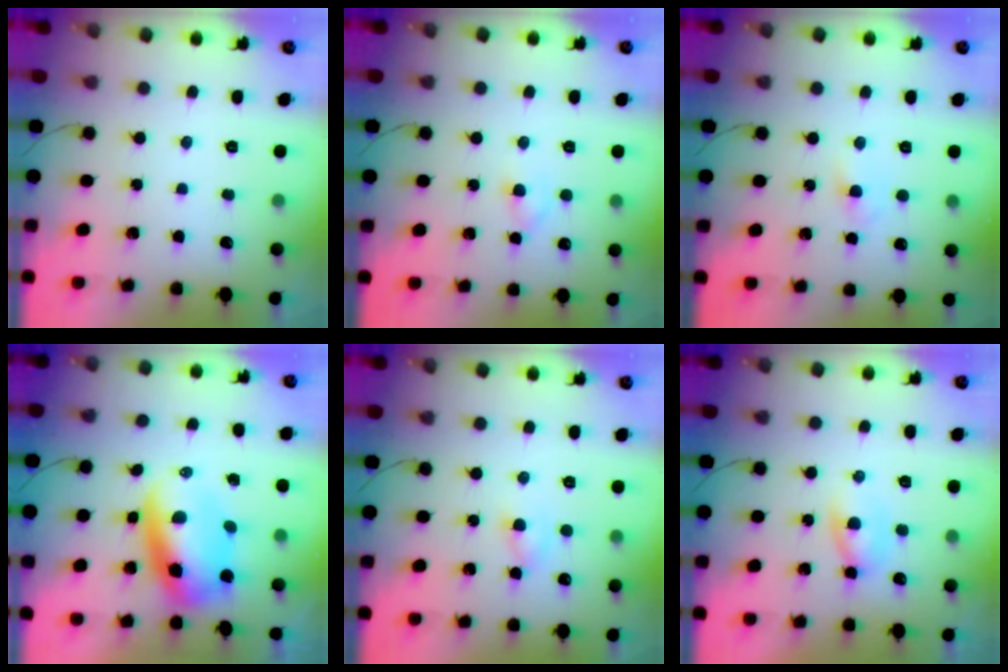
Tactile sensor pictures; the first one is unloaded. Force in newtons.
{"total": 2.6, "press": 2.4, "slide": 1.0}
{"total": 2.3, "press": 2.1, "slide": 0.8}
{"total": 9.0, "press": 8.7, "slide": 2.1}
{"total": 1.7, "press": 1.6, "slide": 0.5}
{"total": 3.5, "press": 3.3, "slide": 1.1}